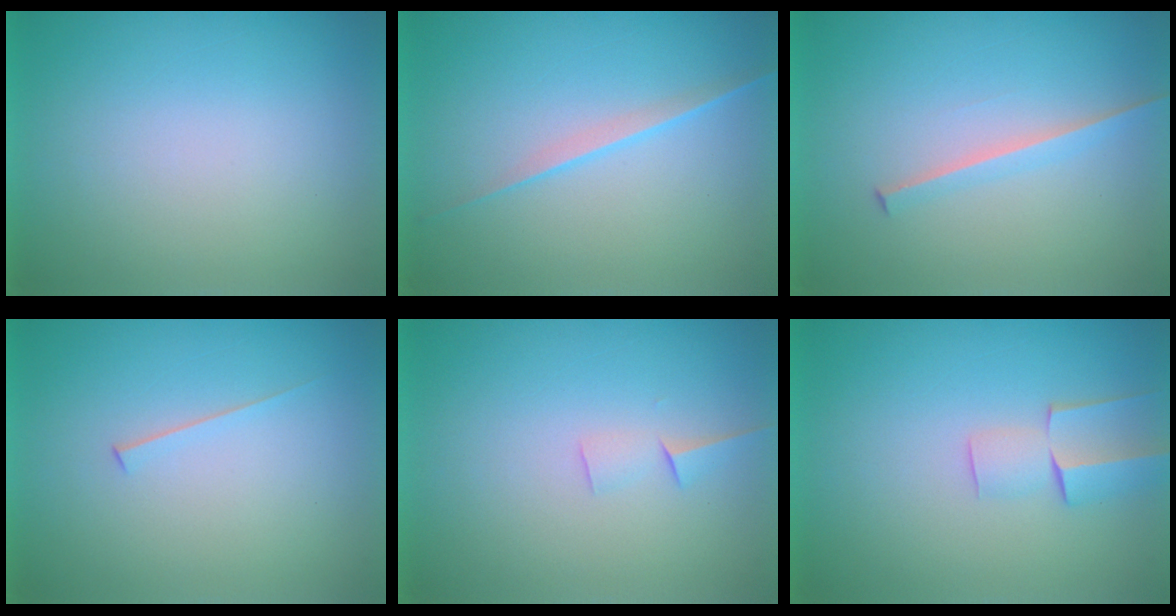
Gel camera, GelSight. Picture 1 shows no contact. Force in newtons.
{"total": 2.2}
{"total": 1.6}
{"total": 1.5}
{"total": 1.5}
{"total": 2.6}